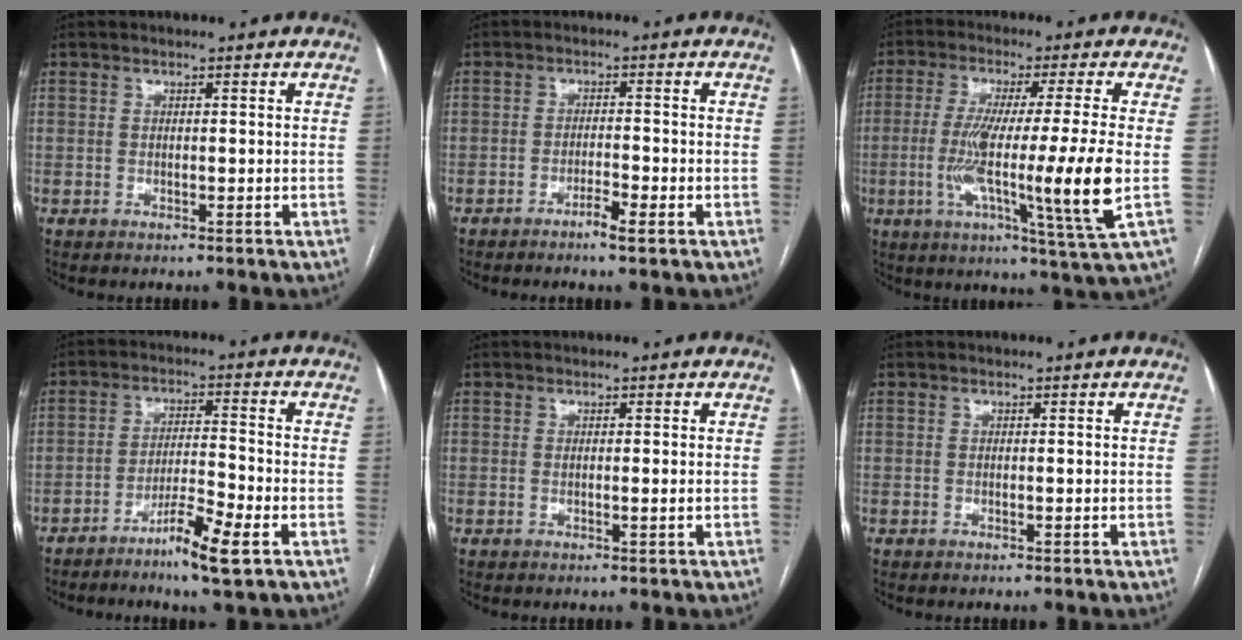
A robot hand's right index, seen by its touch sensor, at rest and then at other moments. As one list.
[{"total": 3.1, "force": [-1.9, -0.1, 2.4], "torque": [-0.042, -0.002, -0.036]}, {"total": 16.3, "force": [-2.4, -1.5, 16.1], "torque": [-0.280, -0.030, -0.049]}, {"total": 7.5, "force": [-4.4, 0.0, 6.1], "torque": [-0.110, -0.010, -0.077]}, {"total": 0.7, "force": [0.0, -0.2, 0.7], "torque": [-0.014, -0.004, -0.001]}, {"total": 0.0}]